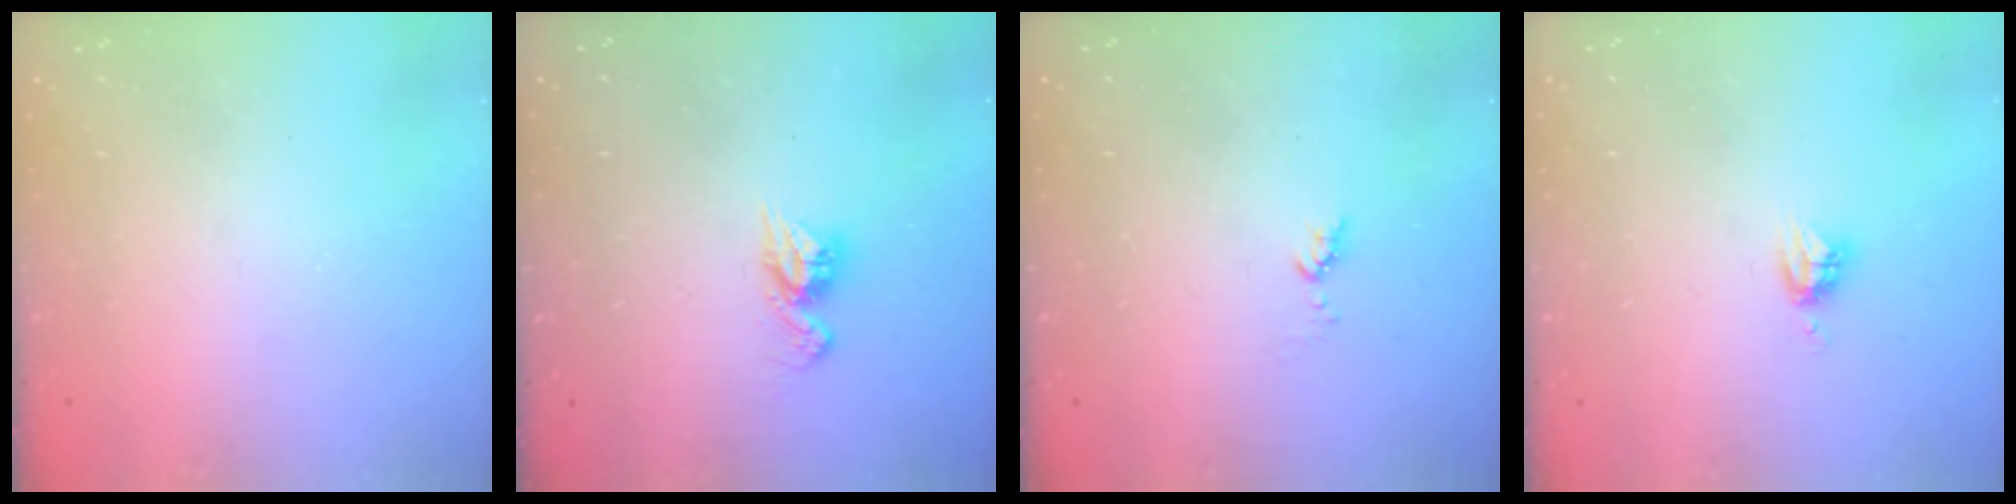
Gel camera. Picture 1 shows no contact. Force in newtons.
{"total": 7.8, "press": 7.8, "slide": 0.6}
{"total": 3.7, "press": 3.6, "slide": 0.4}
{"total": 3.8, "press": 3.8, "slide": 0.4}